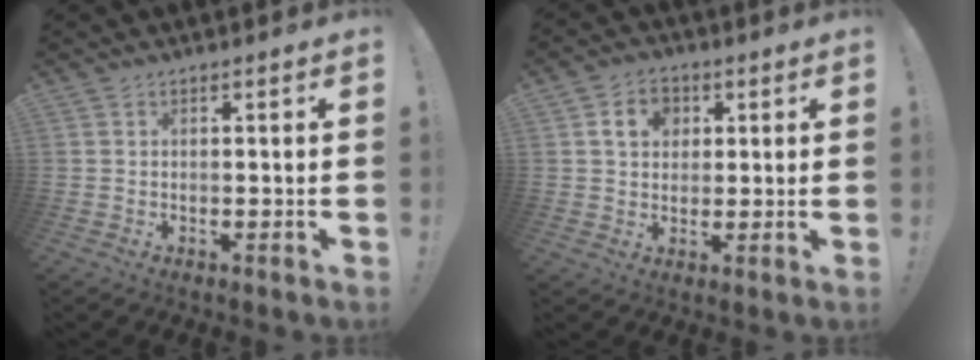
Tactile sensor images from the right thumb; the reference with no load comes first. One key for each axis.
{"total": 8.2, "fx": 2.7, "fy": 6.5, "fz": 4.1, "tx": -0.054, "ty": 0.001, "tz": 0.050}